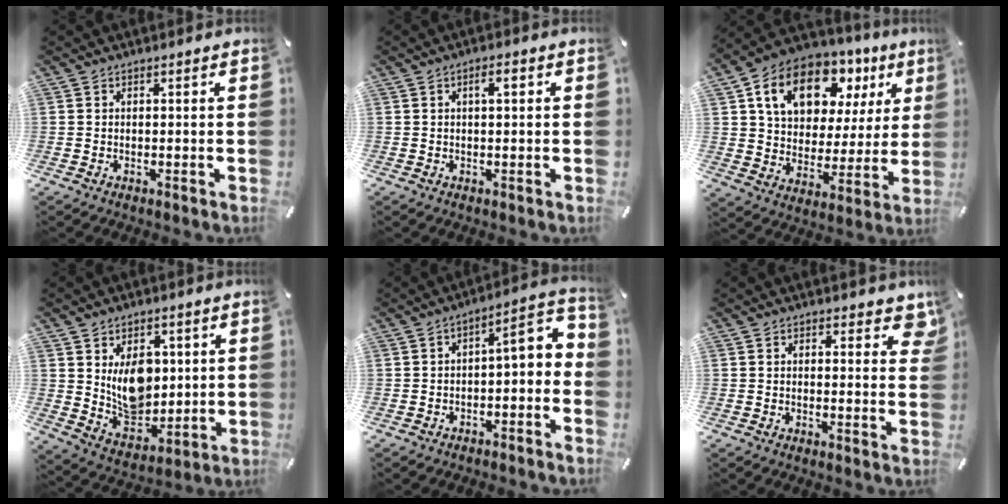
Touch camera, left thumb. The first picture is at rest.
{"total": 2.9, "force": [0.8, 0.9, 2.6], "torque": [-0.036, 0.002, 0.007]}
{"total": 16.8, "force": [9.4, 10.6, 9.0], "torque": [-0.168, -0.036, 0.168]}
{"total": 11.6, "force": [3.5, 8.8, 6.8], "torque": [-0.109, -0.018, 0.068]}
{"total": 5.4, "force": [-1.2, 2.5, 4.6], "torque": [-0.061, -0.011, -0.033]}
{"total": 4.2, "force": [2.3, 2.3, 2.6], "torque": [-0.022, -0.007, 0.037]}